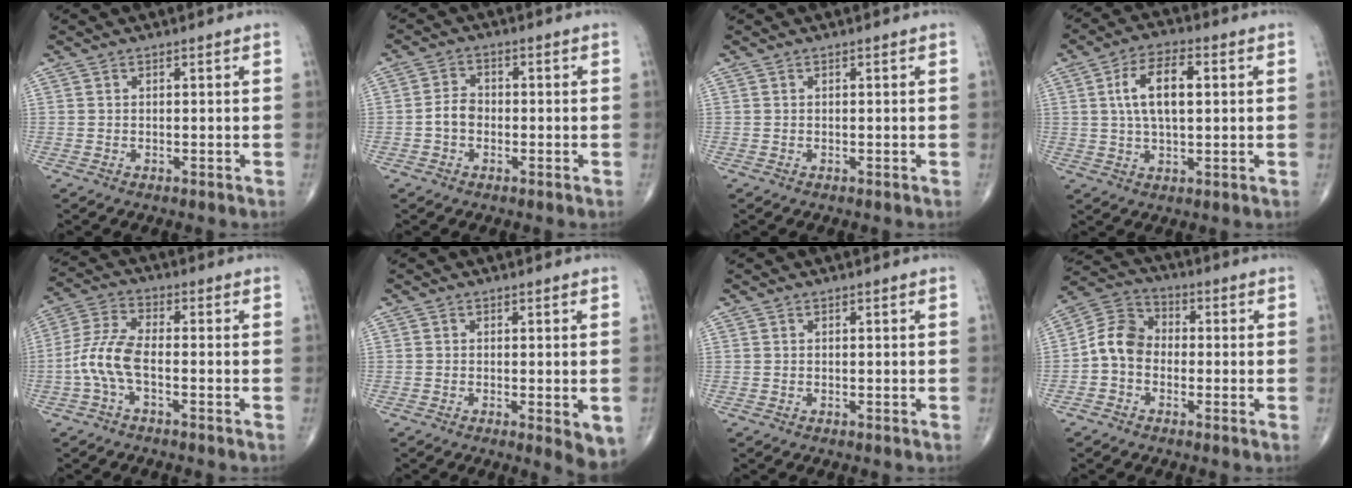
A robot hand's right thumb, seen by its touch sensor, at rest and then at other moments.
{"total": 3.6, "force": [-1.0, 2.7, 2.2], "torque": [-0.032, 0.014, -0.026]}
{"total": 0.0}
{"total": 10.0, "force": [1.8, 4.7, 8.7], "torque": [-0.153, 0.011, 0.029]}
{"total": 7.6, "force": [-2.2, 2.9, 6.7], "torque": [-0.161, 0.024, -0.051]}
{"total": 5.0, "force": [-1.5, 1.4, 4.5], "torque": [-0.058, -0.013, -0.019]}
{"total": 0.0}
{"total": 7.8, "force": [-1.4, 6.2, 4.6], "torque": [-0.071, 0.032, -0.045]}